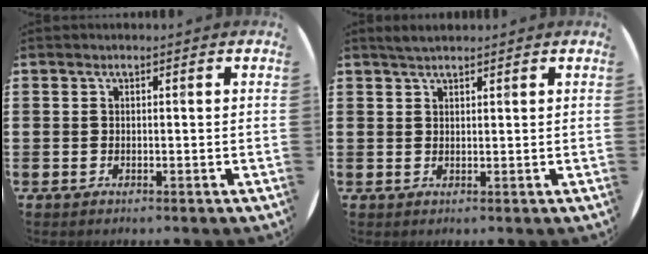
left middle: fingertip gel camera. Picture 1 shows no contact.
{"total": 1.7, "force": [1.5, 0.4, 0.5], "torque": [-0.012, 0.004, 0.029]}